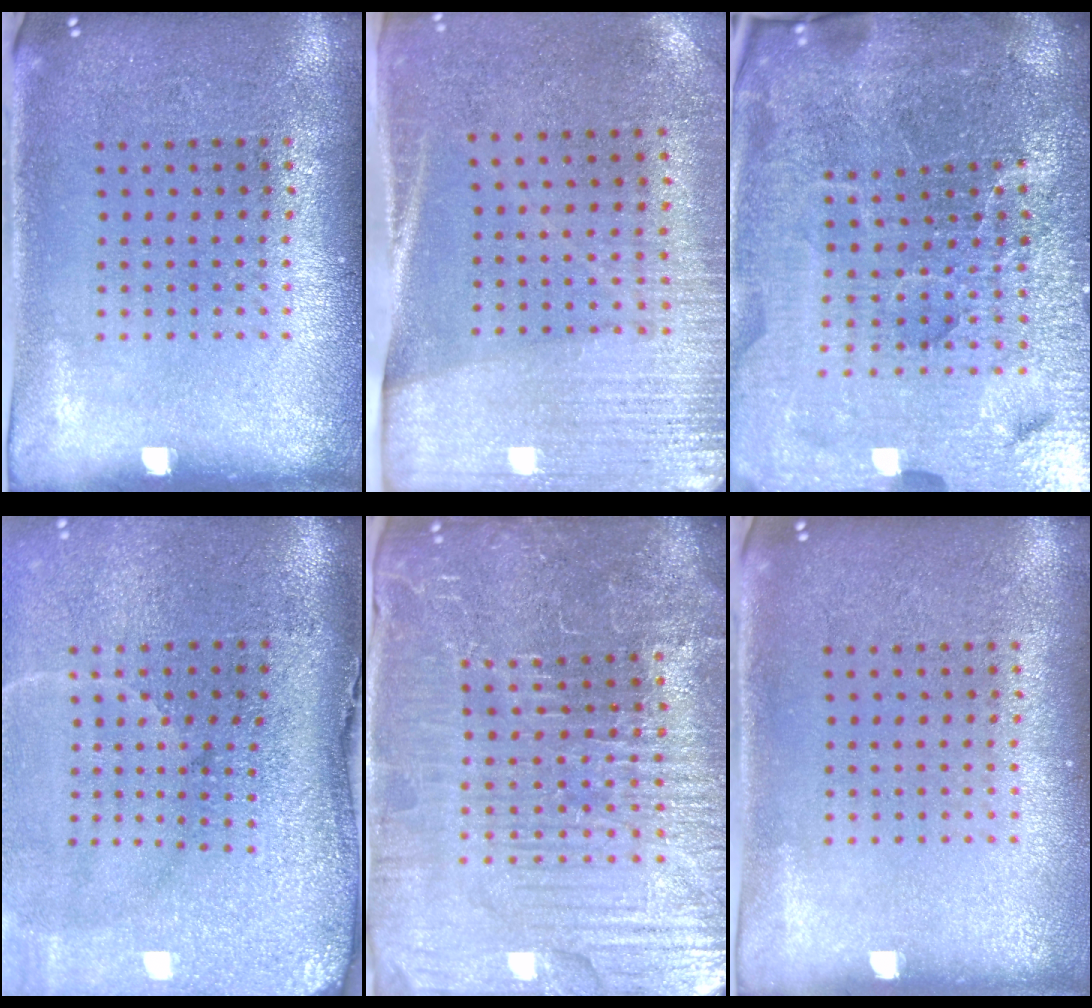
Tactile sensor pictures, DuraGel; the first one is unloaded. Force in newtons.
{"total": 2.9, "press": 2.6, "slide": 1.3}
{"total": 6.9, "press": 6.1, "slide": 3.4}
{"total": 4.8, "press": 3.8, "slide": 3.0}
{"total": 5.8, "press": 5.4, "slide": 2.3}
{"total": 0.0}